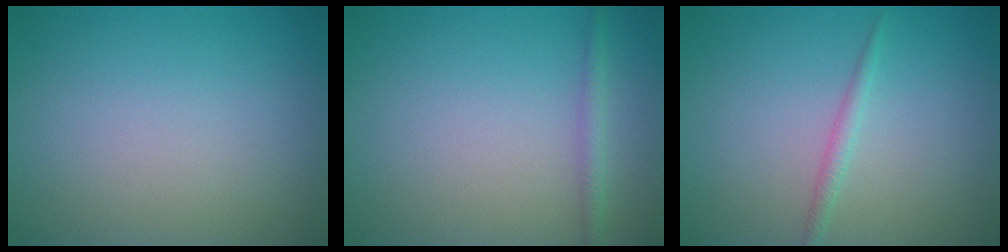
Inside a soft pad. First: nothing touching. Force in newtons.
{"total": 1.5, "press": 1.5, "slide": 0.0}
{"total": 1.1, "press": 1.1, "slide": 0.0}